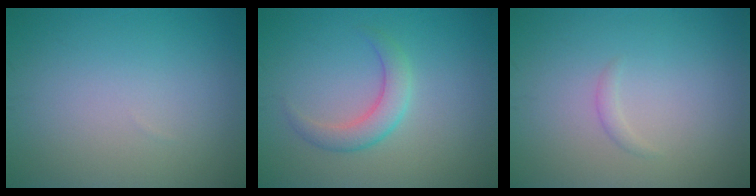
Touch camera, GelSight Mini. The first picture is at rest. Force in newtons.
{"total": 2.7, "press": 2.7, "slide": 0.1}
{"total": 0.7, "press": 0.7, "slide": 0.0}